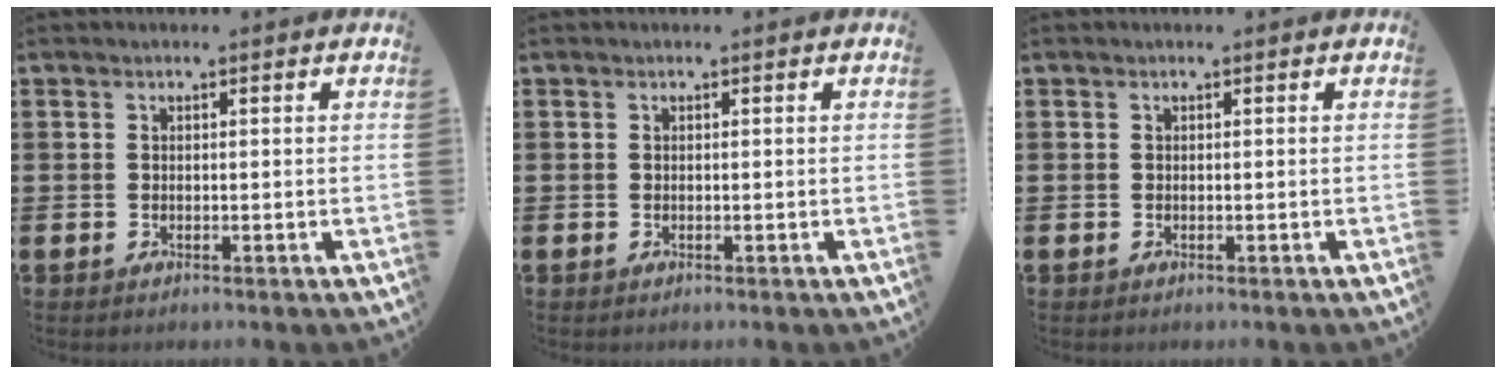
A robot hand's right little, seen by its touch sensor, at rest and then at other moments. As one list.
[{"total": 0.0}, {"total": 0.0}]